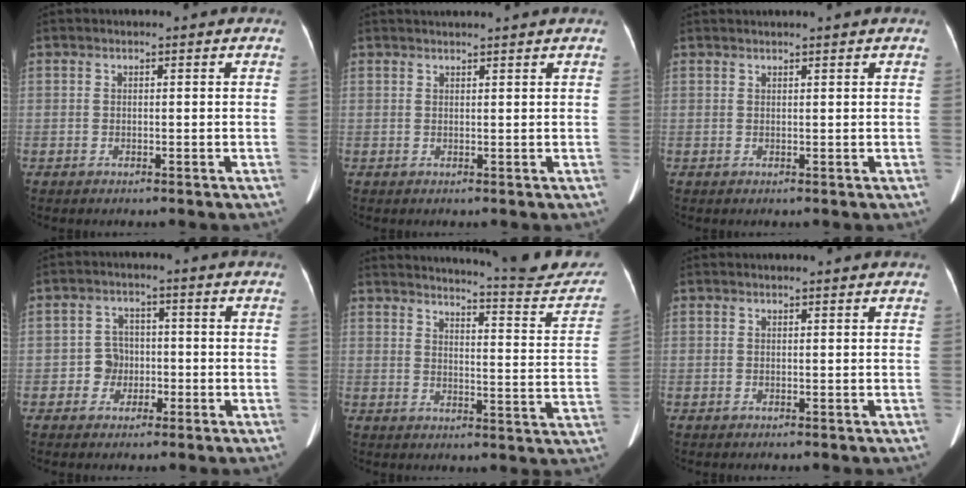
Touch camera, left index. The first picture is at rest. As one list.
[{"total": 4.2, "force": [3.9, -0.7, 1.5], "torque": [-0.014, 0.025, 0.051]}, {"total": 2.5, "force": [2.3, -0.5, 0.9], "torque": [-0.009, 0.024, 0.038]}, {"total": 3.8, "force": [-1.2, 3.4, 1.0], "torque": [-0.019, 0.010, -0.020]}, {"total": 18.8, "force": [17.9, 1.4, 5.6], "torque": [-0.069, -0.073, 0.206]}, {"total": 1.5, "force": [1.4, -0.2, 0.5], "torque": [-0.010, 0.012, 0.020]}]